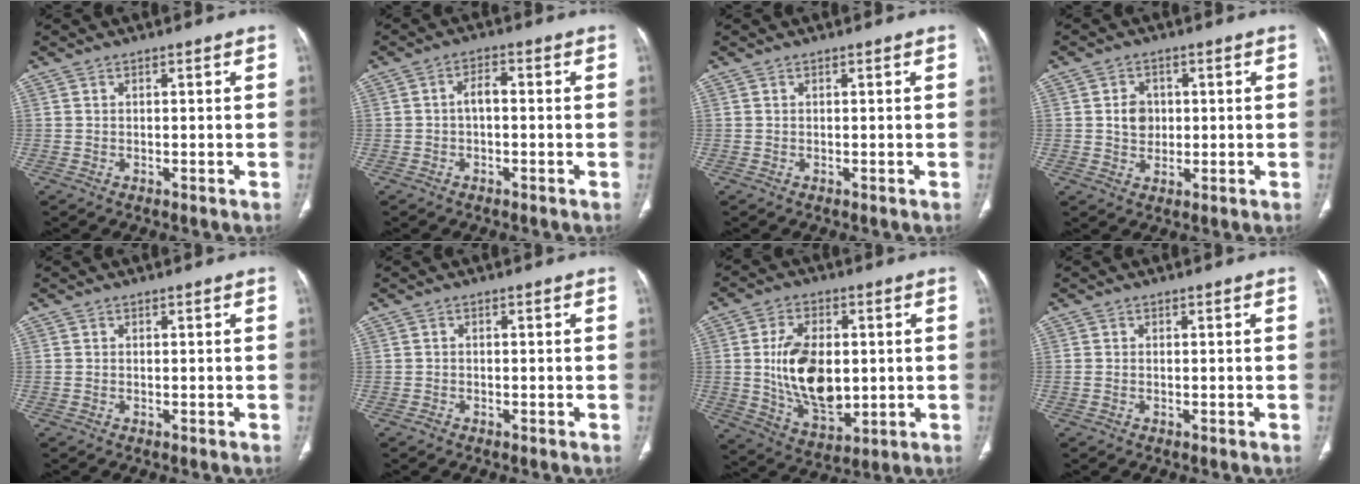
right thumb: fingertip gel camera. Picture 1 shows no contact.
{"total": 2.9, "force": [-0.4, 1.5, 2.4], "torque": [-0.038, 0.014, -0.011]}
{"total": 0.0}
{"total": 4.5, "force": [0.5, 3.8, 2.4], "torque": [-0.019, 0.001, 0.007]}
{"total": 0.0}
{"total": 0.7, "force": [-0.5, 0.5, 0.2], "torque": [-0.004, 0.001, -0.014]}
{"total": 15.1, "force": [0.5, 9.0, 12.1], "torque": [-0.193, -0.012, 0.022]}
{"total": 0.8, "force": [-0.1, 0.5, 0.6], "torque": [-0.022, 0.005, 0.000]}